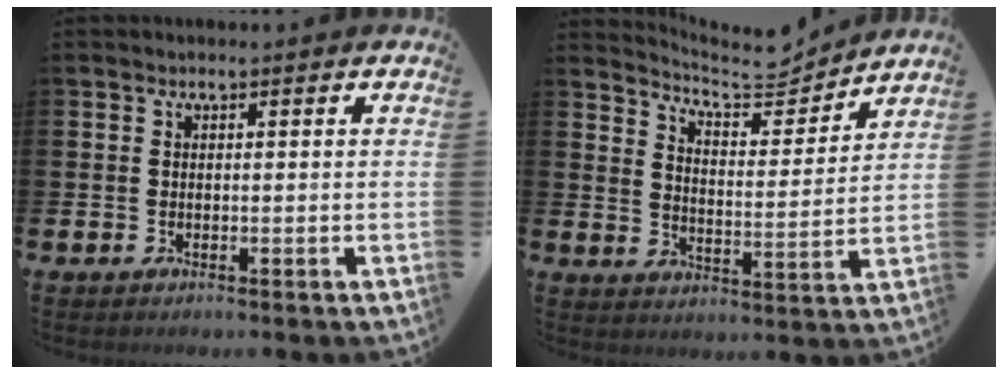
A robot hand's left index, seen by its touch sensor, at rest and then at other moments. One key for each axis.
{"total": 6.5, "fx": 6.3, "fy": 1.4, "fz": 1.1, "tx": -0.037, "ty": -0.051, "tz": 0.106}